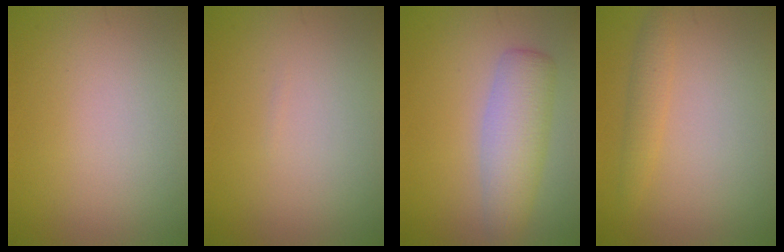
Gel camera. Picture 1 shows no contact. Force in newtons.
{"total": 0.0}
{"total": 4.5, "press": 4.5, "slide": 0.1}
{"total": 1.7, "press": 1.7, "slide": 0.0}